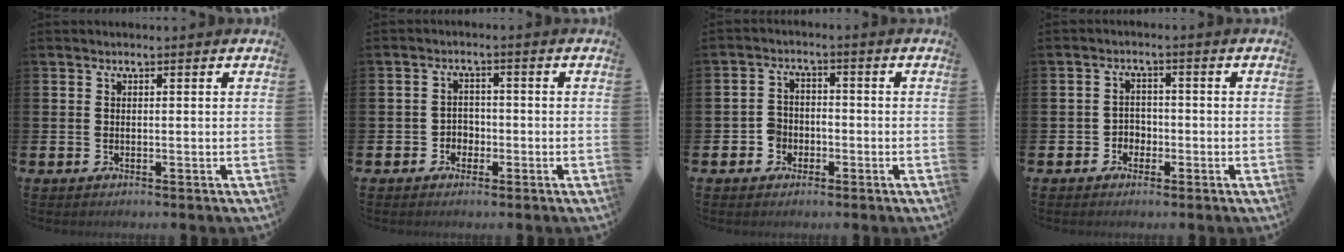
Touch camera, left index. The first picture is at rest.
{"total": 2.4, "force": [-1.3, 1.9, 0.5], "torque": [-0.012, 0.006, -0.032]}
{"total": 3.1, "force": [-1.8, 2.4, 0.5], "torque": [-0.020, 0.010, -0.041]}
{"total": 2.4, "force": [-1.5, 1.9, 0.4], "torque": [-0.018, 0.009, -0.034]}